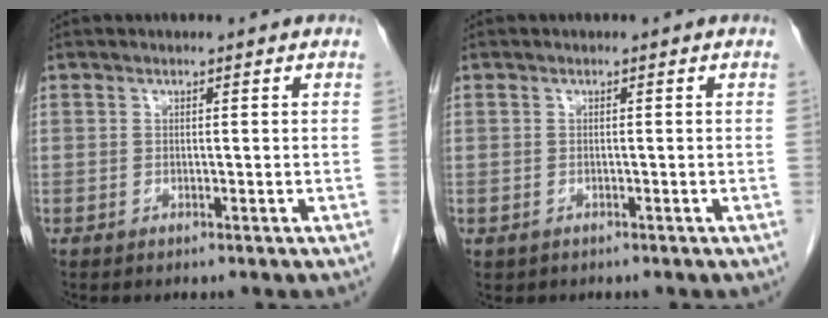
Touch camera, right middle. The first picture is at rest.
{"total": 0.9, "force": [-0.5, 0.8, 0.1], "torque": [-0.012, 0.002, -0.003]}